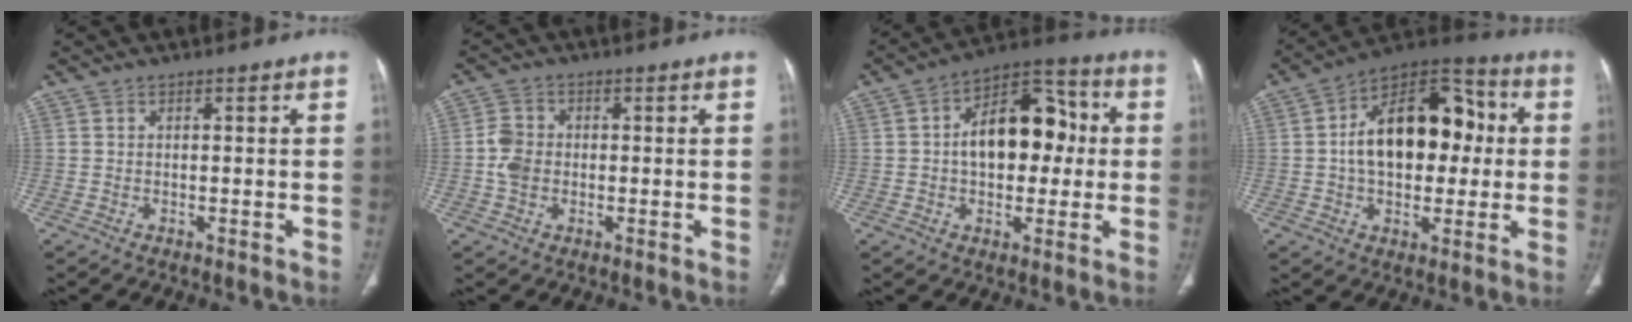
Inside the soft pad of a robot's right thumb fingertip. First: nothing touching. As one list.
[{"total": 4.6, "force": [-0.5, 3.7, 2.7], "torque": [-0.050, 0.007, -0.015]}, {"total": 15.7, "force": [1.0, 9.8, 12.2], "torque": [-0.141, 0.036, 0.006]}, {"total": 19.8, "force": [1.5, 12.2, 15.5], "torque": [-0.204, 0.036, 0.018]}]